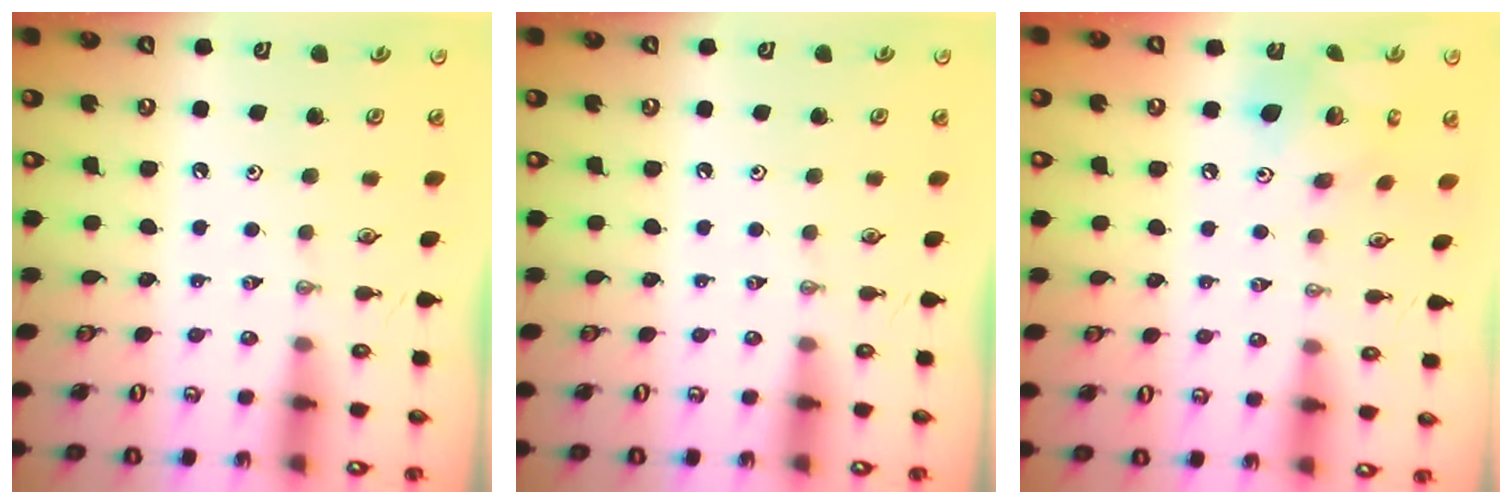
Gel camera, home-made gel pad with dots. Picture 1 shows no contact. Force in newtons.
{"total": 0.0}
{"total": 12.3, "press": 12.3, "slide": 1.2}